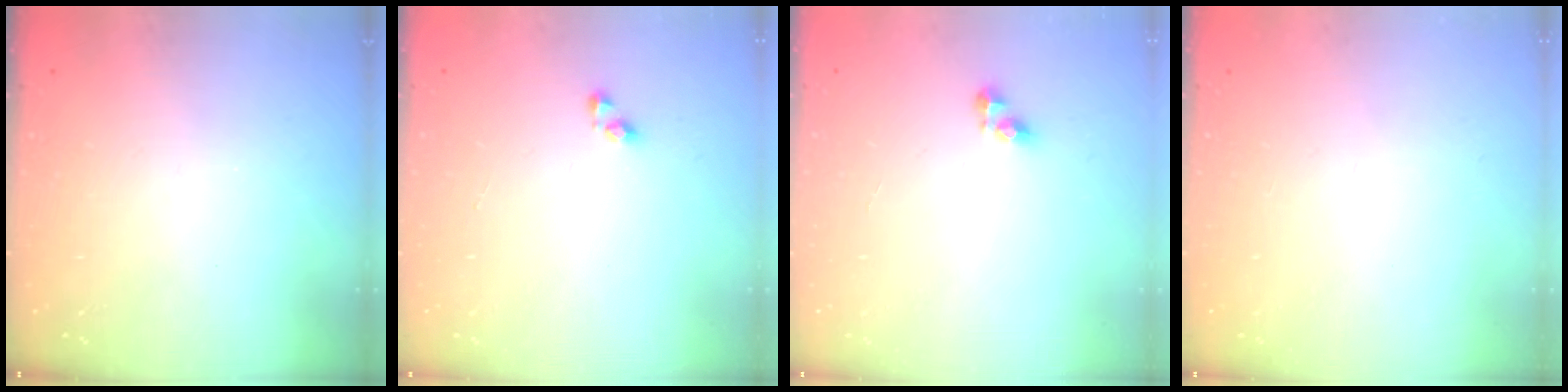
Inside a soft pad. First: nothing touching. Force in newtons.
{"total": 3.2, "press": 3.2, "slide": 0.2}
{"total": 5.0, "press": 4.9, "slide": 0.6}
{"total": 0.0}